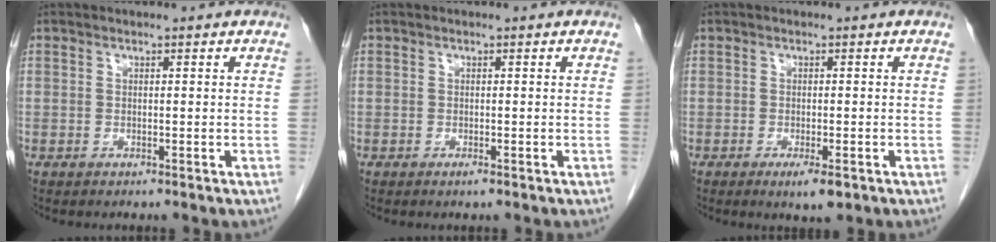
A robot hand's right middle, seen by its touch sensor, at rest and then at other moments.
{"total": 1.0, "force": [-0.6, 0.2, 0.8], "torque": [-0.016, -0.002, -0.009]}
{"total": 3.1, "force": [-1.6, 0.7, 2.6], "torque": [-0.038, -0.004, -0.021]}